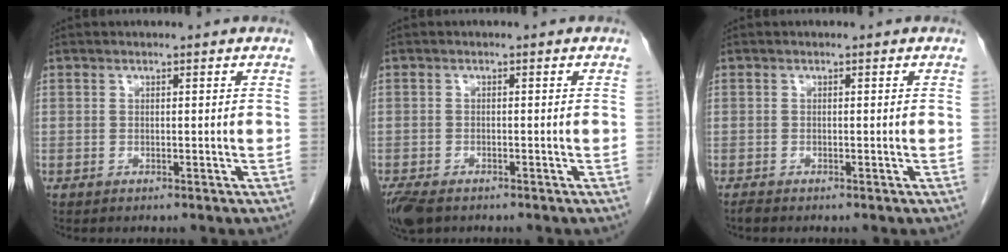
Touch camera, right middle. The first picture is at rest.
{"total": 5.2, "force": [-3.8, 2.4, 2.7], "torque": [-0.053, -0.011, -0.064]}
{"total": 0.5, "force": [-0.5, 0.0, 0.1], "torque": [-0.009, -0.002, -0.012]}